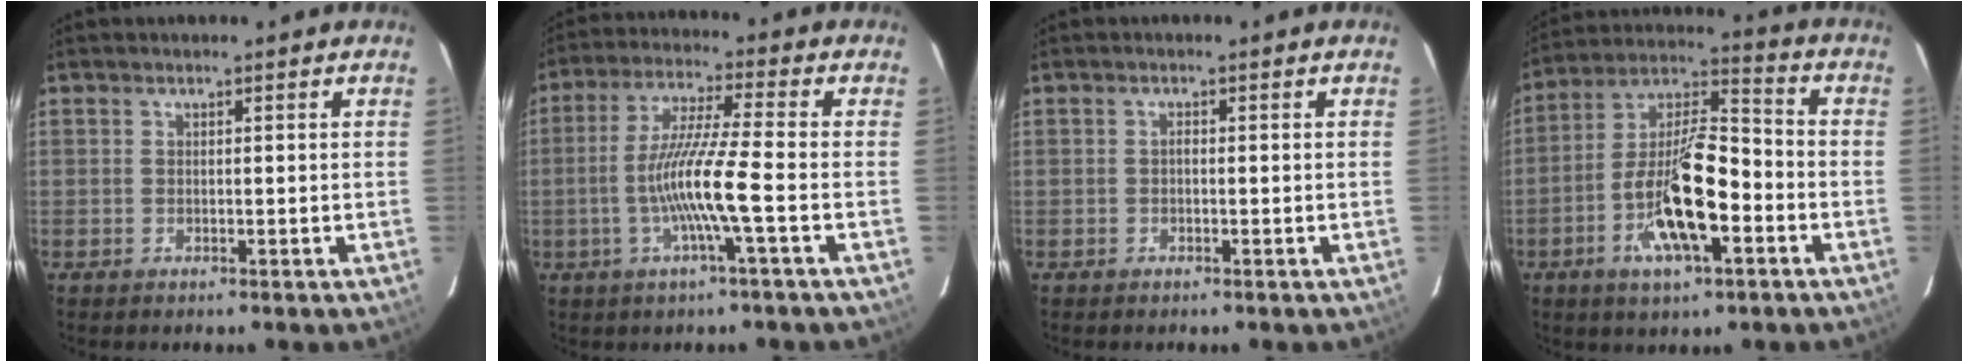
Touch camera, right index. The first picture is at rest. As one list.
[{"total": 10.7, "force": [-3.1, -0.9, 10.2], "torque": [-0.202, -0.003, -0.059]}, {"total": 0.5, "force": [-0.2, 0.3, 0.4], "torque": [-0.005, 0.004, -0.006]}, {"total": 16.4, "force": [-5.9, 5.4, 14.3], "torque": [-0.279, 0.001, -0.110]}]